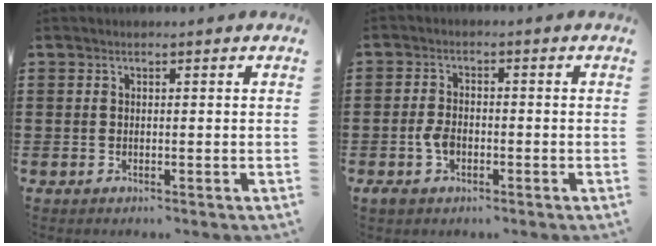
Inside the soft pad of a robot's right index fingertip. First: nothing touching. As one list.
[{"total": 3.4, "force": [-1.2, 1.9, 2.5], "torque": [-0.061, -0.005, -0.025]}]